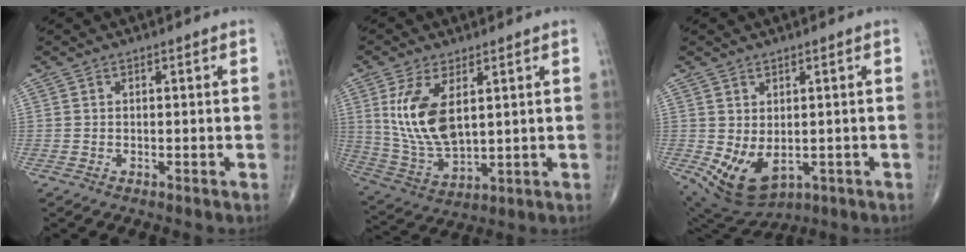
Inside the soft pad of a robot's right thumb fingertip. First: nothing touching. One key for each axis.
{"total": 12.7, "fx": 3.6, "fy": 6.2, "fz": 10.5, "tx": -0.208, "ty": -0.019, "tz": 0.087}
{"total": 9.0, "fx": -1.3, "fy": 5.7, "fz": 6.9, "tx": -0.109, "ty": -0.007, "tz": 0.003}